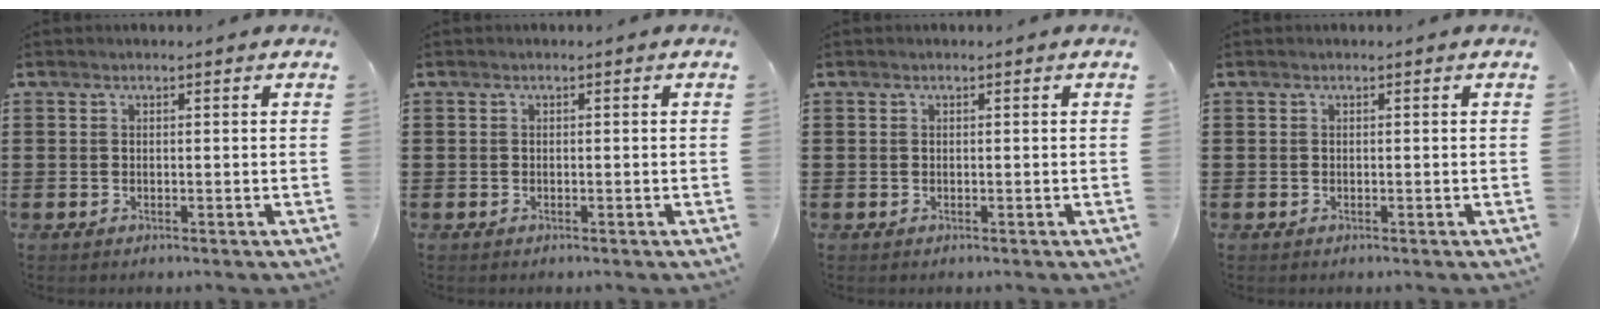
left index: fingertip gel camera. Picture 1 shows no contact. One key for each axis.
{"total": 0.0}
{"total": 0.0}
{"total": 0.0}